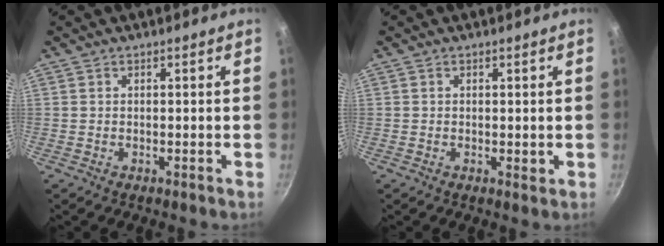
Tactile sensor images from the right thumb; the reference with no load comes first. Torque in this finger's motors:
{"motor_torque": [0.01, 0.51, -0.20, 0.08, 0.02]}